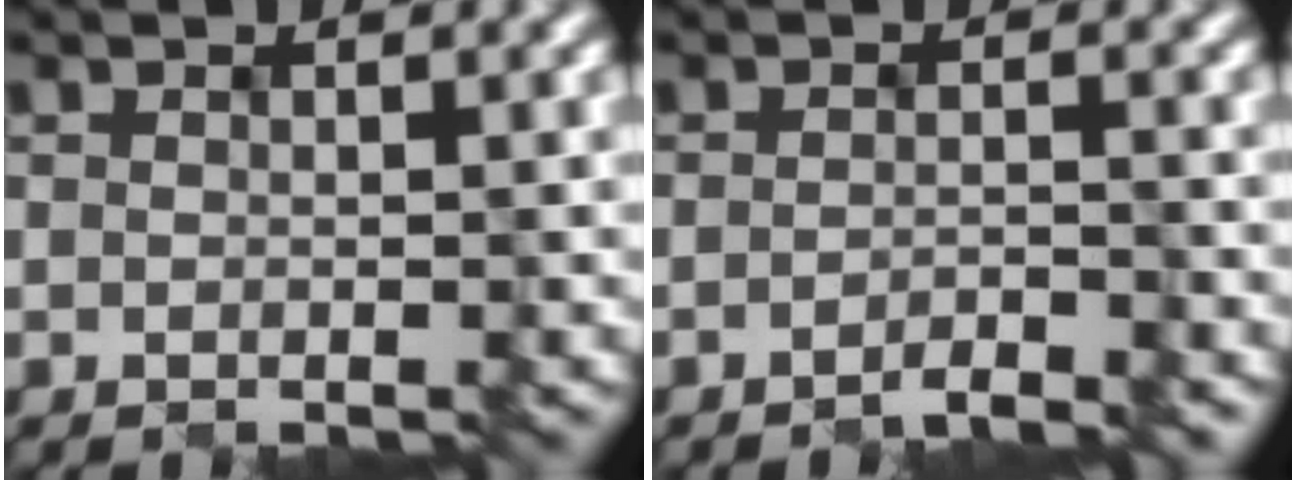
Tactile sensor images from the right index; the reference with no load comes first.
{"total": 2.0, "force": [-1.9, 0.1, 0.7], "torque": [-0.005, 0.000, -0.041]}